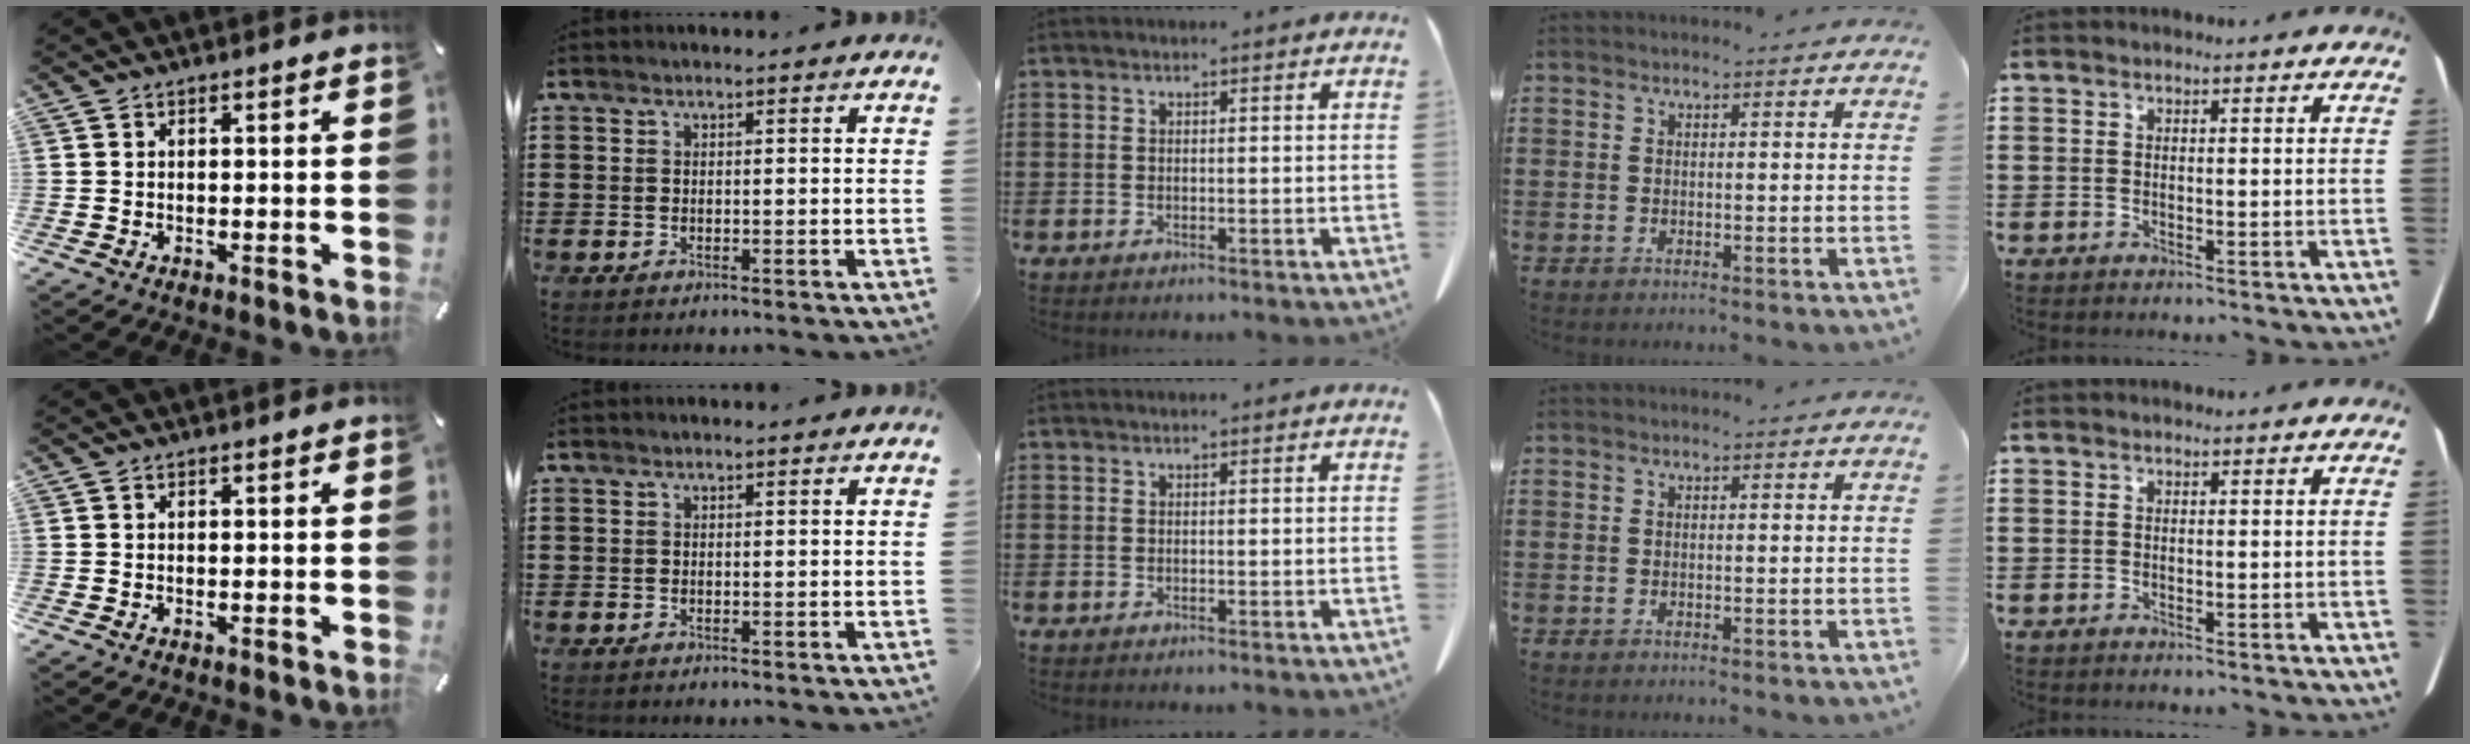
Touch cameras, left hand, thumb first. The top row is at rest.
{}